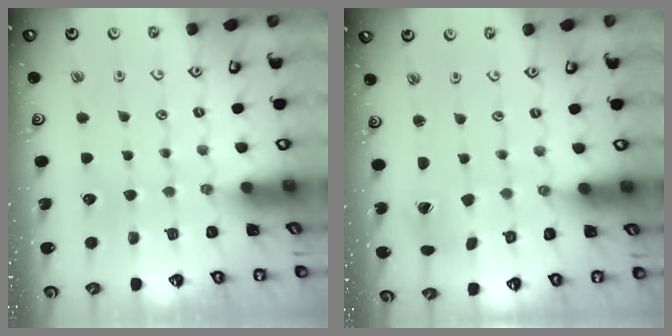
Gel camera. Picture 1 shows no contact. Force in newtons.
{"total": 1.6, "press": 1.6, "slide": 0.3}